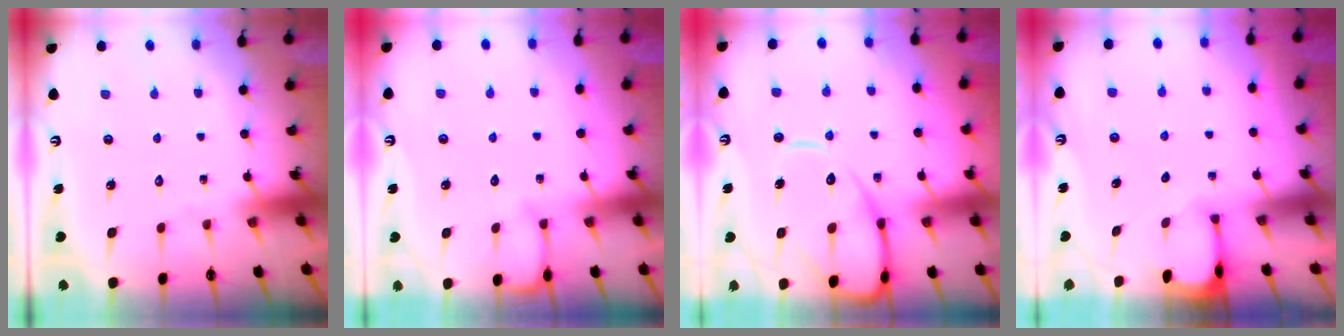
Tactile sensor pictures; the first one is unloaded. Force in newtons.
{"total": 3.6, "press": 3.6, "slide": 0.4}
{"total": 13.3, "press": 13.3, "slide": 1.4}
{"total": 1.2, "press": 1.2, "slide": 0.3}